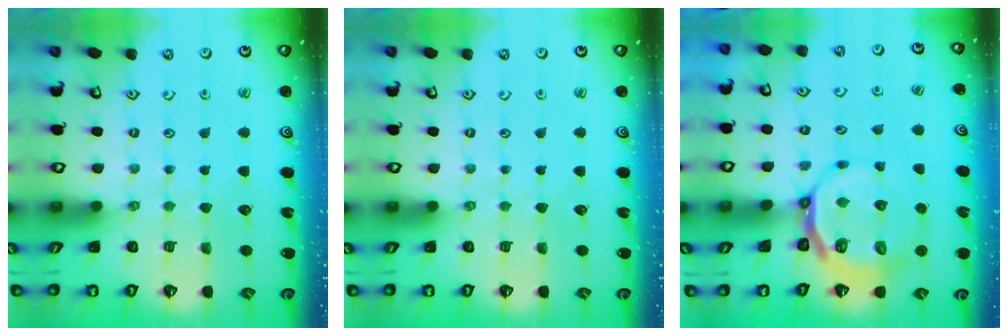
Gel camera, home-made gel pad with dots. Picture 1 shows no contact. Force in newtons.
{"total": 0.0}
{"total": 8.0, "press": 7.3, "slide": 3.3}